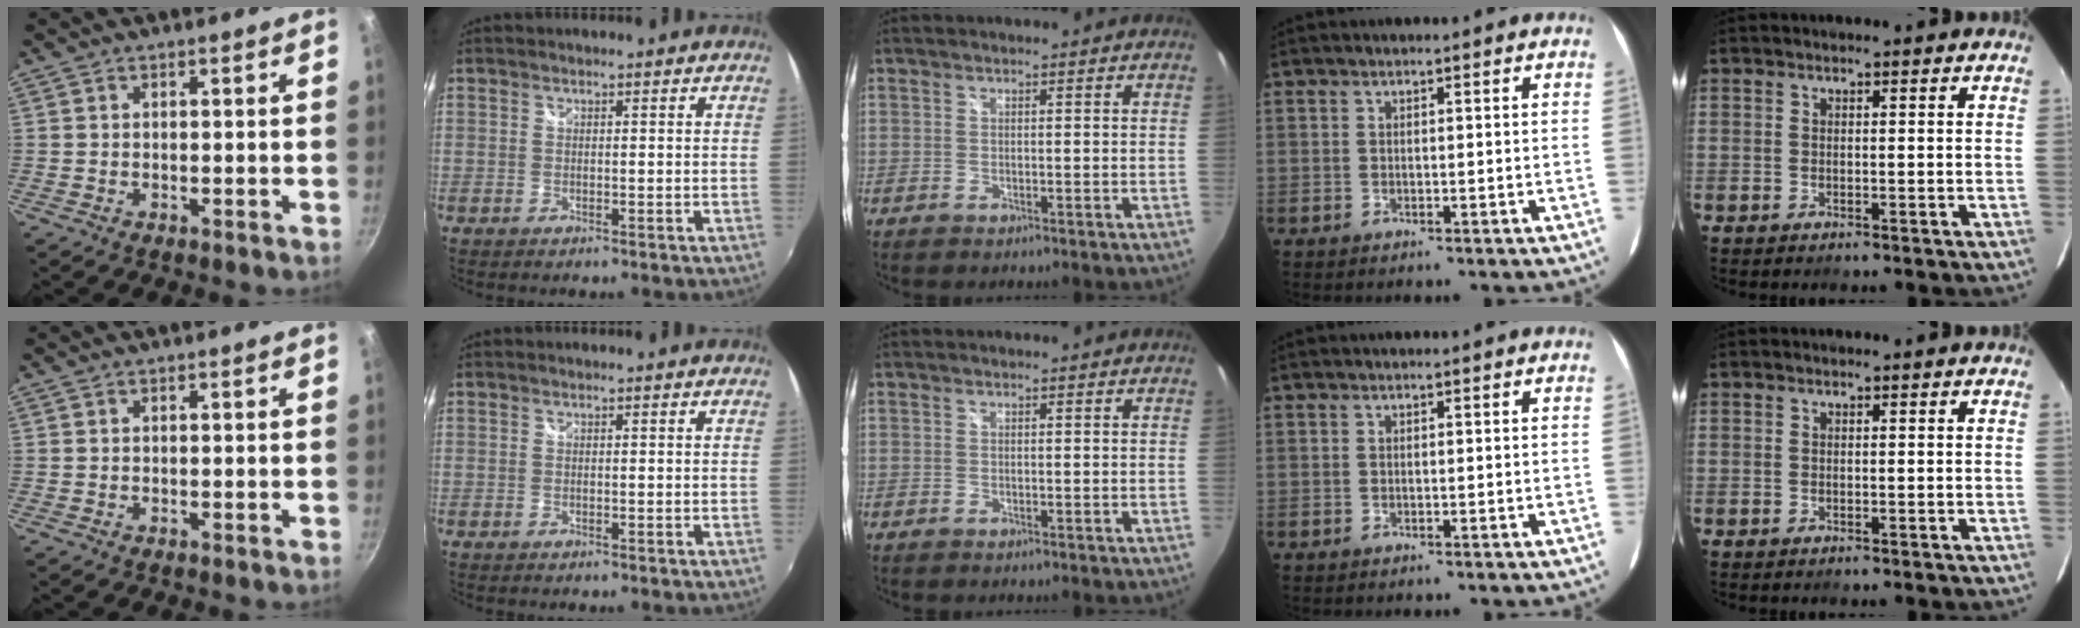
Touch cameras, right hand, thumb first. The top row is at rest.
{}